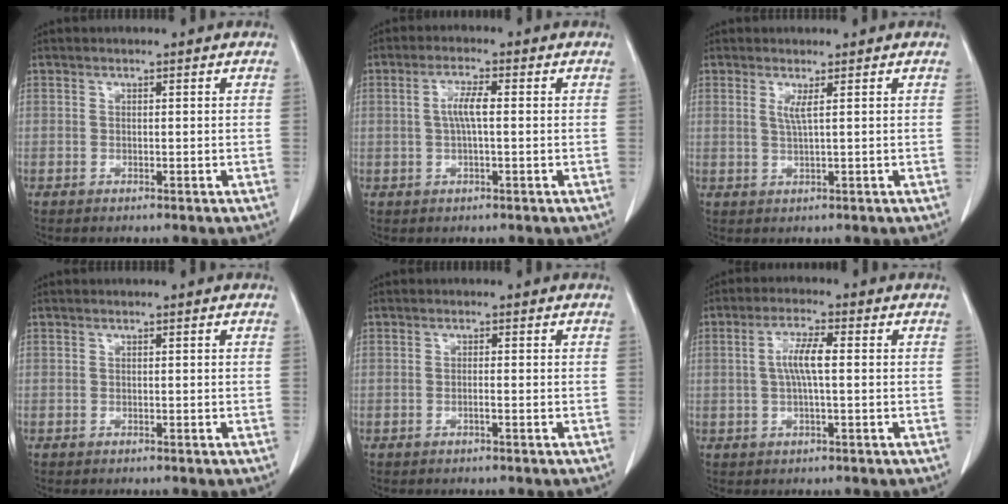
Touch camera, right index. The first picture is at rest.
{"total": 3.7, "force": [0.2, 0.6, 3.7], "torque": [-0.073, 0.006, 0.004]}
{"total": 1.7, "force": [0.6, -0.3, 1.6], "torque": [-0.036, -0.006, 0.015]}
{"total": 0.0}
{"total": 0.7, "force": [-0.3, -0.1, 0.6], "torque": [-0.012, 0.001, -0.004]}
{"total": 5.0, "force": [0.3, 0.7, 5.0], "torque": [-0.102, 0.007, 0.004]}